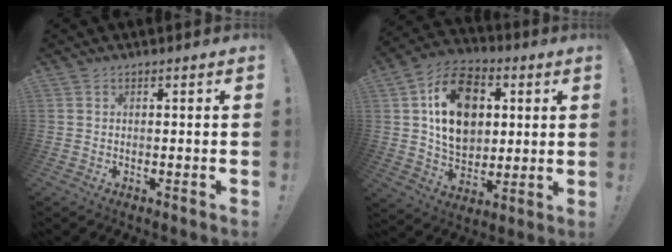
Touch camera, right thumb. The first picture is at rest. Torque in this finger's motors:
{"motor_torque": [0.04, 1.09, 0.19, 0.10, 0.15]}